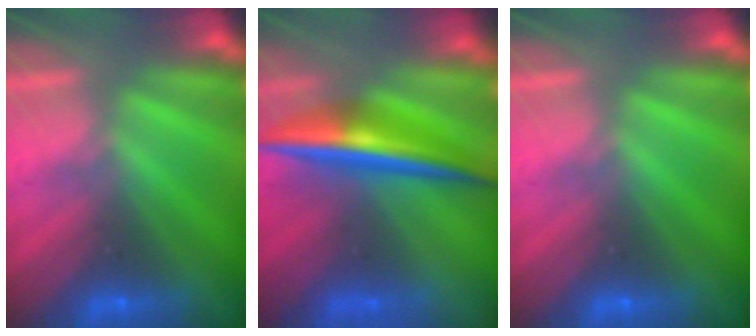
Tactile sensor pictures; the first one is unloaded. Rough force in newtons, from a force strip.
{"total": 5.7}
{"total": 0.0}